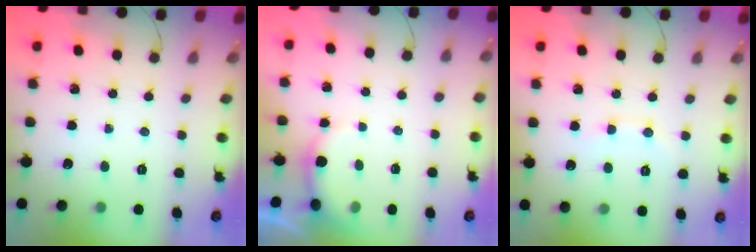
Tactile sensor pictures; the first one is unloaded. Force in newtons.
{"total": 2.7, "press": 2.5, "slide": 0.8}
{"total": 5.9, "press": 5.8, "slide": 1.2}